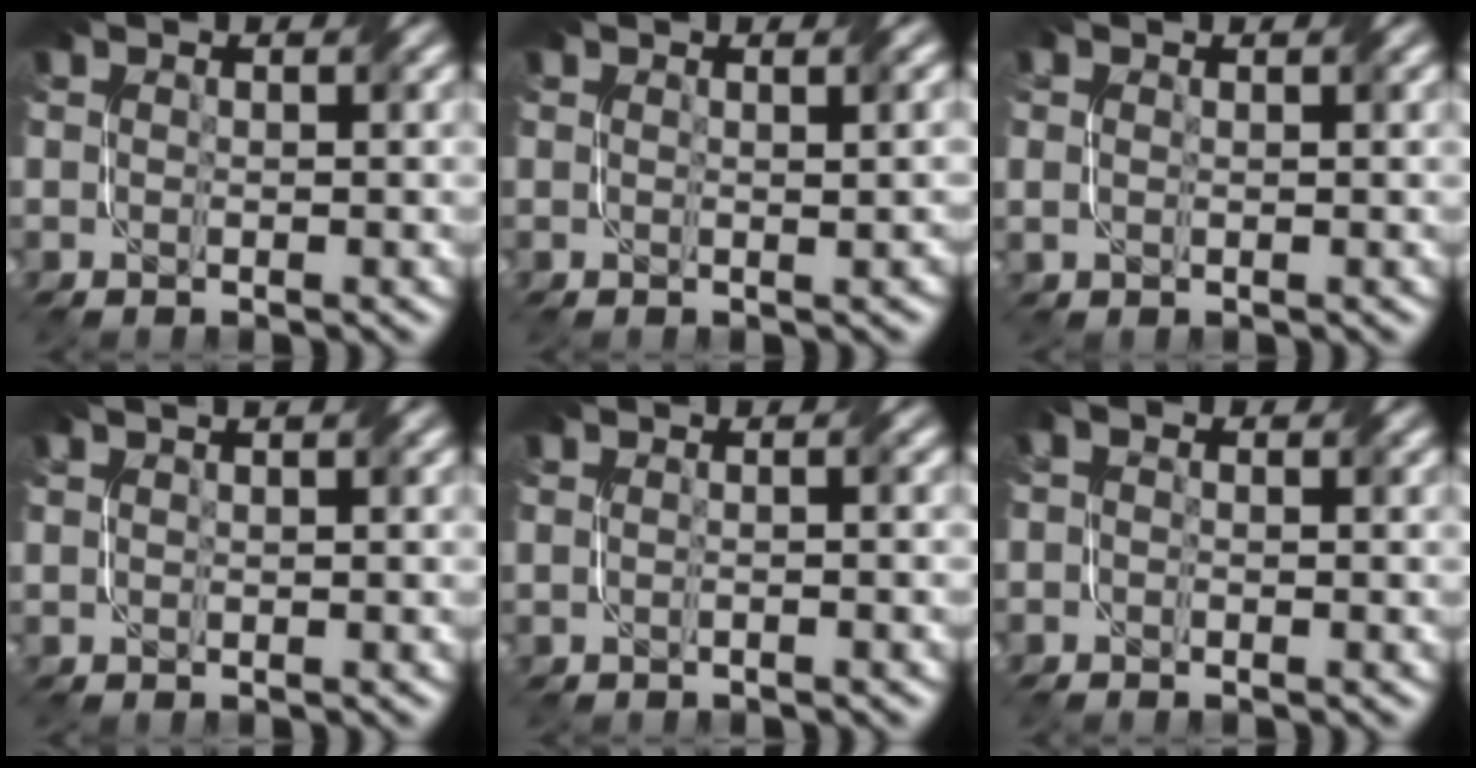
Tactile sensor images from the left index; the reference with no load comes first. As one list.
[{"total": 1.6, "force": [0.7, 0.4, 1.4], "torque": [-0.013, 0.003, 0.000]}, {"total": 1.2, "force": [0.6, 0.6, 0.8], "torque": [-0.020, -0.001, 0.011]}, {"total": 1.9, "force": [1.3, 0.7, 1.1], "torque": [-0.014, 0.002, 0.008]}, {"total": 1.5, "force": [0.2, 0.7, 1.2], "torque": [-0.007, -0.008, -0.014]}, {"total": 0.9, "force": [-0.2, 0.5, 0.7], "torque": [-0.016, 0.001, -0.004]}]